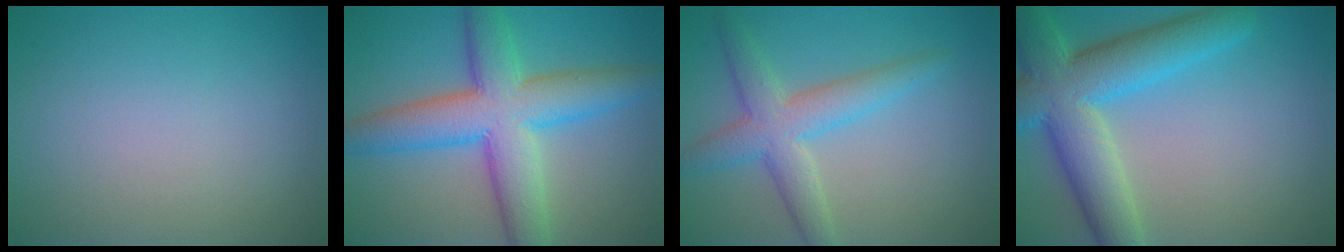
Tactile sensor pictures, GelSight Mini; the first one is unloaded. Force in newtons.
{"total": 9.0, "press": 9.0, "slide": 0.1}
{"total": 4.7, "press": 4.7, "slide": 0.1}
{"total": 9.2, "press": 9.2, "slide": 0.4}